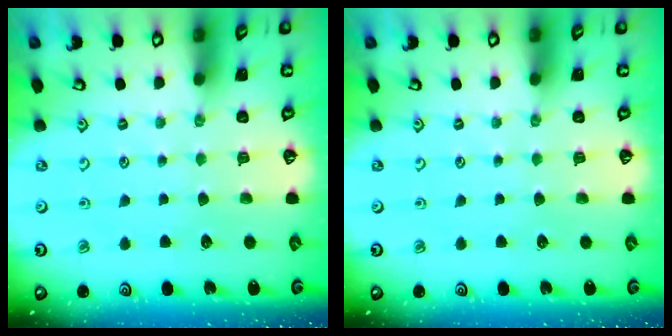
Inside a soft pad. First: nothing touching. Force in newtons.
{"total": 0.0}